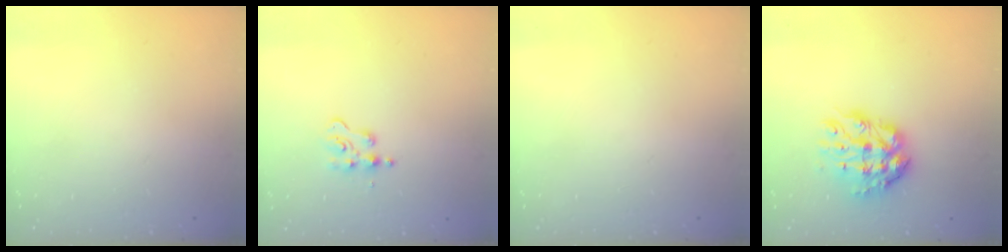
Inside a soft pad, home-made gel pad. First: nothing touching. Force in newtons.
{"total": 4.3, "press": 4.3, "slide": 0.5}
{"total": 0.0}
{"total": 9.9, "press": 9.8, "slide": 1.0}